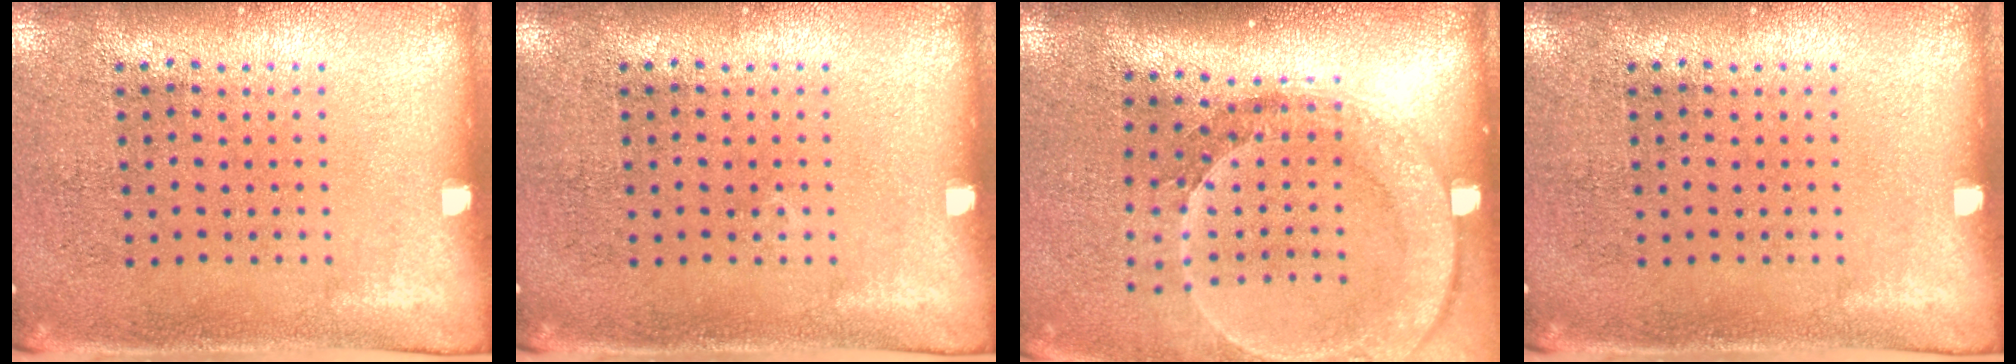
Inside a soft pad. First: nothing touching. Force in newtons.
{"total": 0.0}
{"total": 2.6, "press": 2.0, "slide": 1.7}
{"total": 0.0}